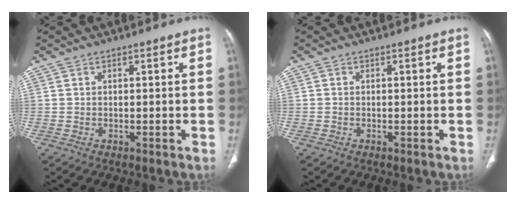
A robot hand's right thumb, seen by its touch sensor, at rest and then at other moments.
{"total": 0.0}